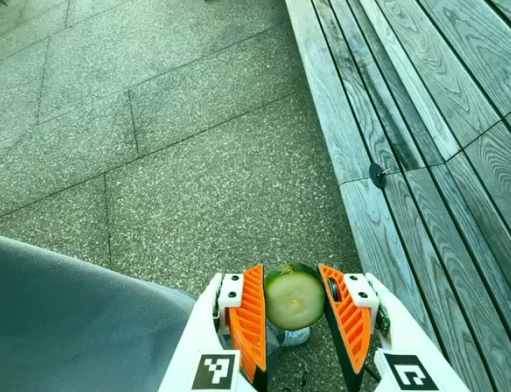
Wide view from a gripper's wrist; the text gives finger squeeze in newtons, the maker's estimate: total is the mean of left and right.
{"total": 10.5, "left": 10.5, "right": 10.5}